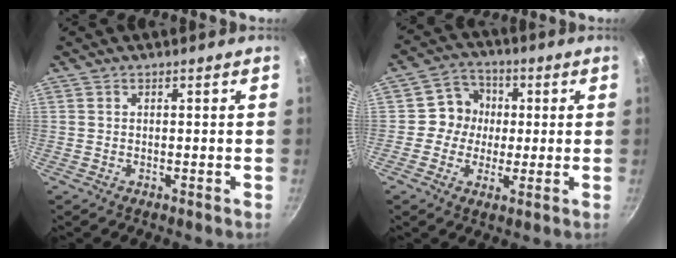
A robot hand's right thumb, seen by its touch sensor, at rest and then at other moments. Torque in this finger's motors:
{"motor_torque": [-0.41, 0.22, -0.24, 0.09, -0.02]}